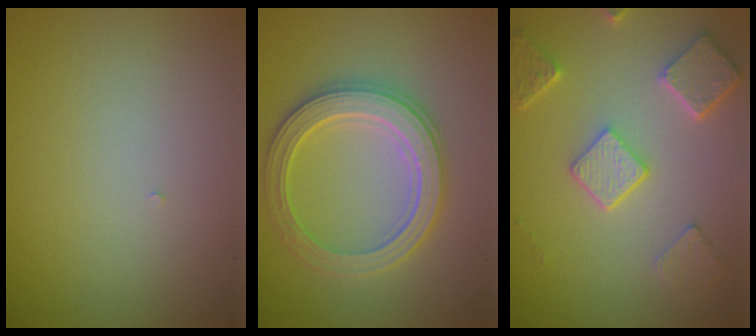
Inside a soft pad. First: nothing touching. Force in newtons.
{"total": 5.5, "press": 5.4, "slide": 1.0}
{"total": 4.9, "press": 3.9, "slide": 3.0}